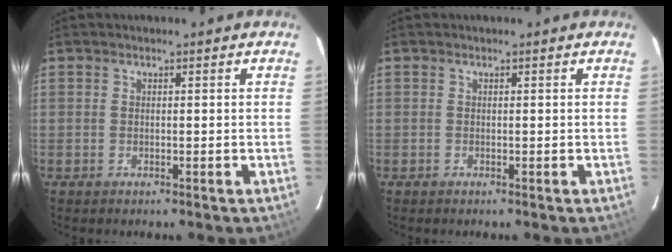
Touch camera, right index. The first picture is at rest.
{"total": 0.0}